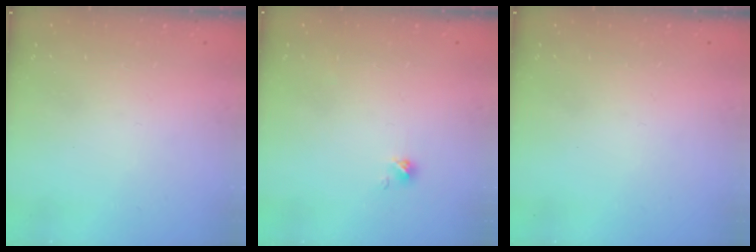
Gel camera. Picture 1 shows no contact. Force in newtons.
{"total": 0.0}
{"total": 0.0}